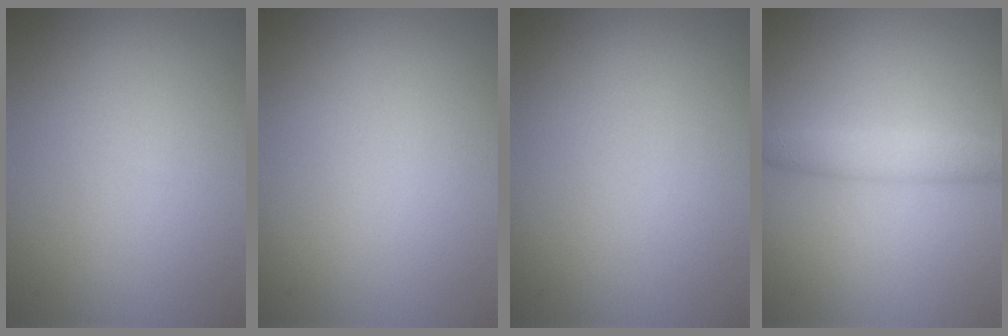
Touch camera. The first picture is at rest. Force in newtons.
{"total": 0.0}
{"total": 0.0}
{"total": 2.4, "press": 2.4, "slide": 0.1}